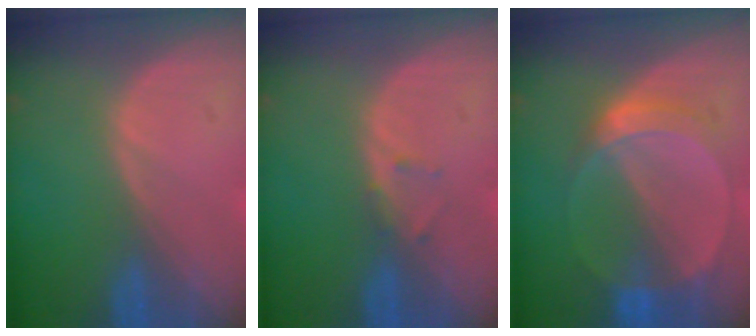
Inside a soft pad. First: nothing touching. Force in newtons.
{"total": 1.1, "press": 1.0, "slide": 0.2}
{"total": 6.0, "press": 5.5, "slide": 2.4}